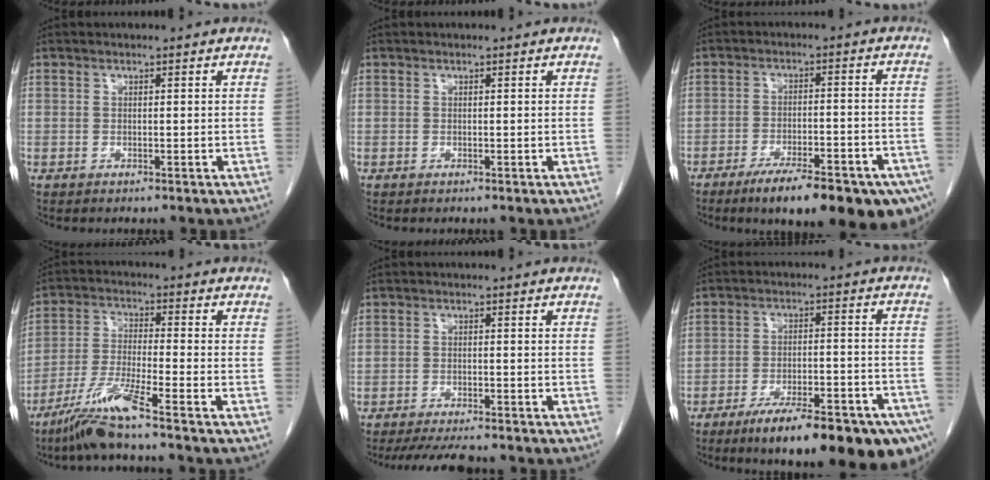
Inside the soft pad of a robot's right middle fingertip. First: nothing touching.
{"total": 0.0}
{"total": 18.0, "force": [-12.3, 4.0, 12.6], "torque": [-0.117, 0.001, -0.170]}
{"total": 8.2, "force": [-6.1, -1.0, 5.5], "torque": [-0.113, -0.033, -0.123]}
{"total": 7.3, "force": [-6.4, 0.9, 3.2], "torque": [-0.046, -0.016, -0.098]}
{"total": 20.1, "force": [-13.8, 3.8, 14.2], "torque": [-0.139, 0.006, -0.196]}